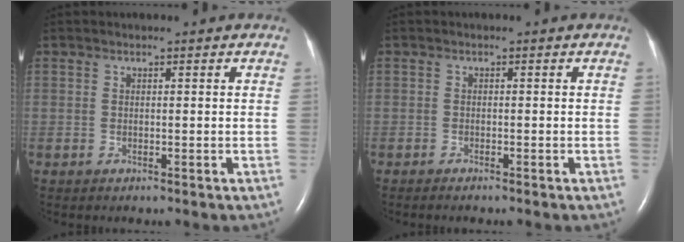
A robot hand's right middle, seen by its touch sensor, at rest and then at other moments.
{"total": 1.3, "force": [-1.1, 0.0, 0.7], "torque": [-0.014, -0.002, -0.013]}